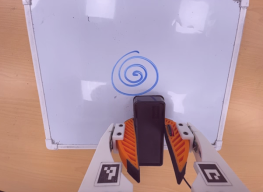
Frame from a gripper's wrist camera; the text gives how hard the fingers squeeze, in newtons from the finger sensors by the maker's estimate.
{"total": 8.4, "left": 7.3, "right": 9.5}